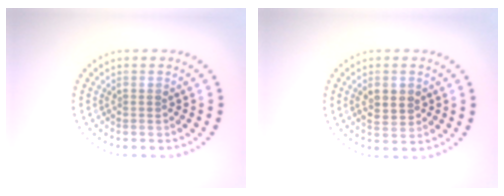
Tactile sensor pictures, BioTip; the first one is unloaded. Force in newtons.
{"total": 2.9, "press": 2.9, "slide": 0.1}